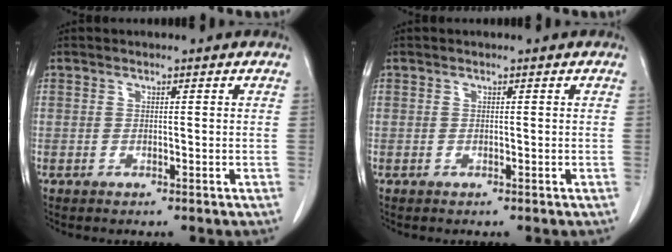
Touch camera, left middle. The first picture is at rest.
{"total": 0.0}